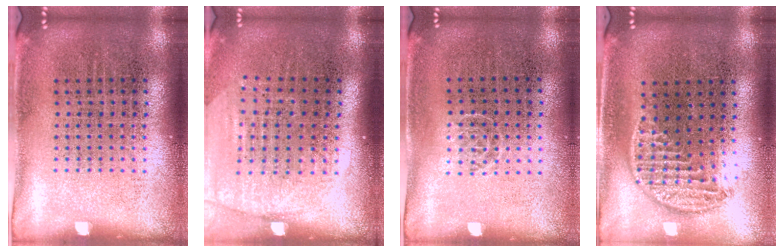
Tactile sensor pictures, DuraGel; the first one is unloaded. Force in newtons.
{"total": 1.7, "press": 1.5, "slide": 0.8}
{"total": 0.6, "press": 0.4, "slide": 0.5}
{"total": 1.3, "press": 1.2, "slide": 0.7}